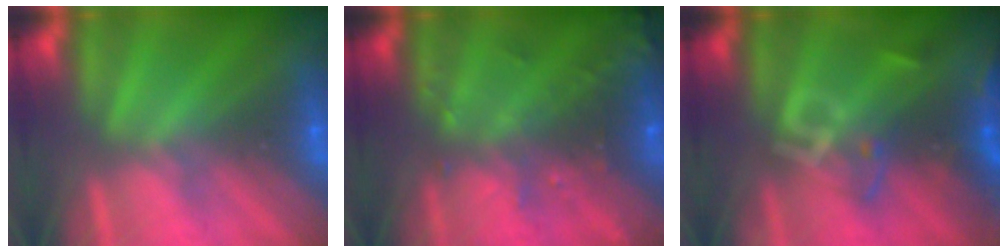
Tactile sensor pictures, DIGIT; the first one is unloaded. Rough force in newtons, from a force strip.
{"total": 7.4}
{"total": 2.4}